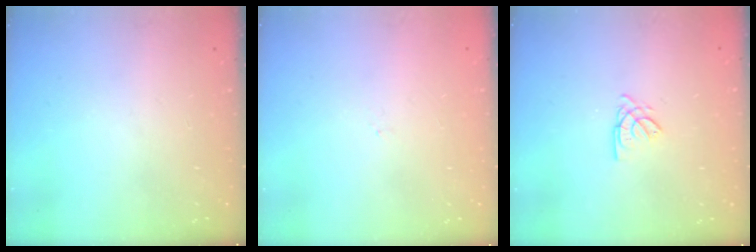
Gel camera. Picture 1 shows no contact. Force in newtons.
{"total": 0.0}
{"total": 2.6, "press": 2.6, "slide": 0.1}